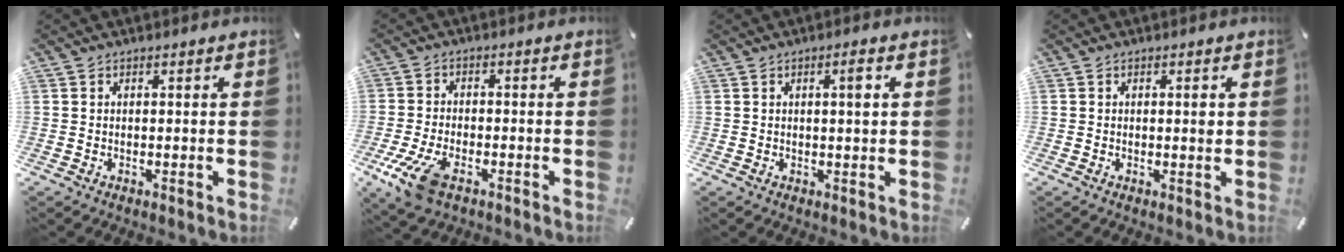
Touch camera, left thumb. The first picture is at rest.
{"total": 9.1, "force": [-4.7, 4.5, 6.4], "torque": [-0.154, 0.002, -0.088]}
{"total": 2.7, "force": [0.7, 0.4, 2.6], "torque": [-0.044, 0.000, 0.007]}
{"total": 1.4, "force": [0.2, 0.3, 1.4], "torque": [-0.011, -0.005, -0.001]}